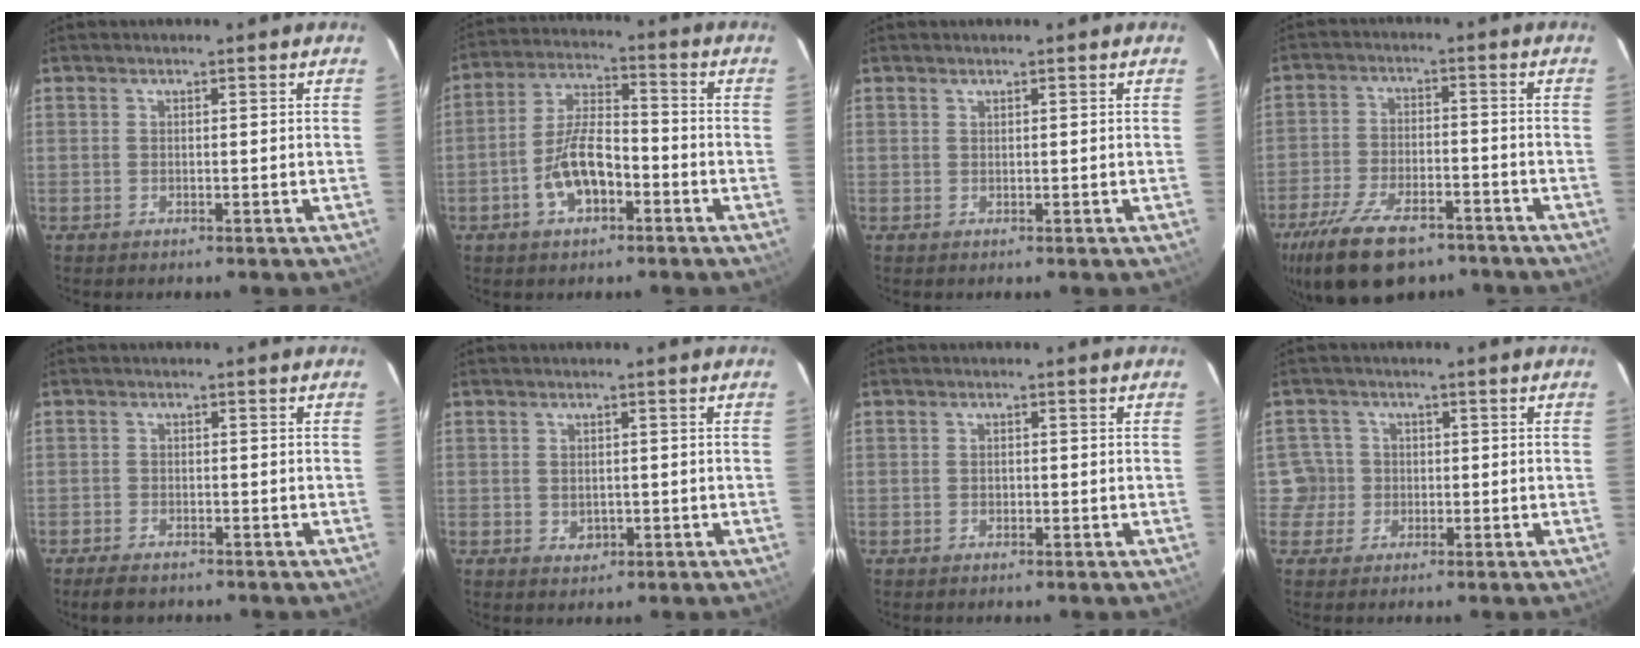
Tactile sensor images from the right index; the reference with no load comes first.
{"total": 9.4, "force": [-4.0, 4.2, 7.4], "torque": [-0.151, 0.013, -0.066]}
{"total": 0.0}
{"total": 17.4, "force": [-12.1, 7.8, 9.7], "torque": [-0.215, -0.025, -0.199]}
{"total": 3.9, "force": [-3.1, 1.6, 1.7], "torque": [-0.047, -0.007, -0.053]}
{"total": 2.3, "force": [-0.3, 2.0, 1.1], "torque": [-0.017, 0.001, 0.002]}
{"total": 1.0, "force": [-0.3, 0.8, 0.4], "torque": [-0.005, 0.001, -0.006]}
{"total": 3.9, "force": [-0.5, 3.9, -0.1], "torque": [0.014, 0.020, -0.007]}